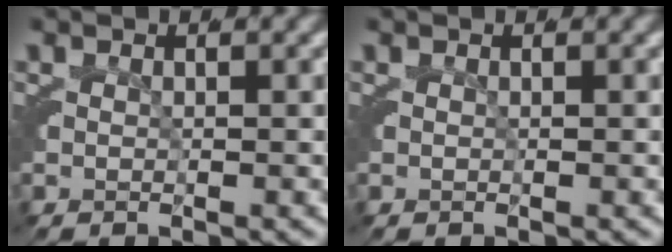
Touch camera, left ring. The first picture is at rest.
{"total": 0.0}